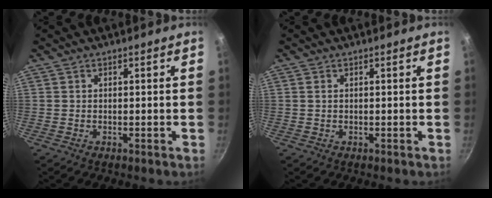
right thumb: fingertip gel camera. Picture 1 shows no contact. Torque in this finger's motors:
{"motor_torque": [-0.41, -0.27, -0.23, 0.14, -0.05]}